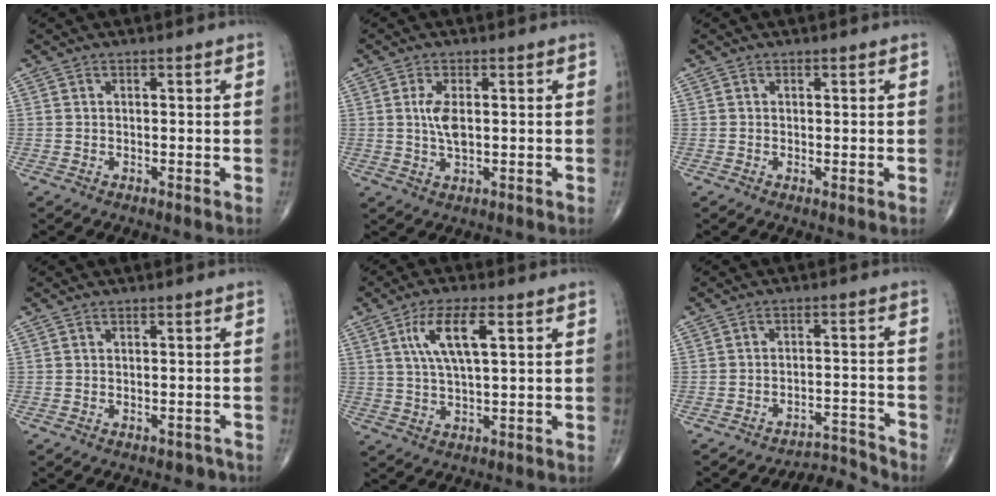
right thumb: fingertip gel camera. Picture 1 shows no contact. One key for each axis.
{"total": 4.2, "fx": 0.4, "fy": 1.7, "fz": 3.8, "tx": -0.081, "ty": -0.007, "tz": 0.010}
{"total": 0.6, "fx": 0.0, "fy": 0.2, "fz": 0.6, "tx": -0.014, "ty": -0.004, "tz": -0.002}
{"total": 1.2, "fx": -0.9, "fy": 0.8, "fz": 0.0, "tx": 0.004, "ty": 0.014, "tz": -0.011}
{"total": 8.6, "fx": 2.9, "fy": 2.5, "fz": 7.6, "tx": -0.148, "ty": -0.003, "tz": 0.057}
{"total": 5.4, "fx": -5.1, "fy": -0.8, "fz": -1.3, "tx": 0.015, "ty": 0.066, "tz": -0.078}